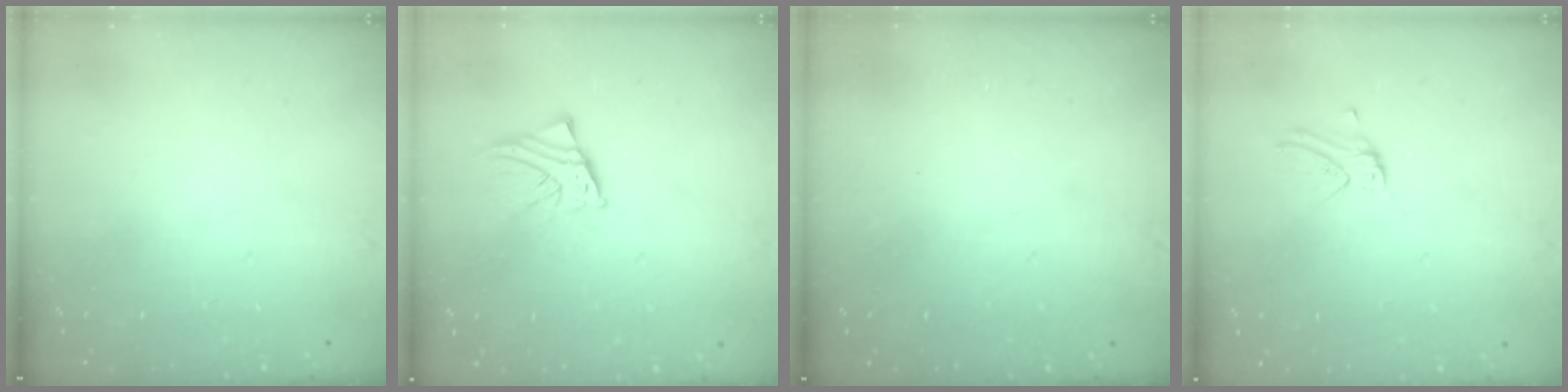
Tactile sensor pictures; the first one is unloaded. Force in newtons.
{"total": 2.1, "press": 2.1, "slide": 0.1}
{"total": 0.7, "press": 0.7, "slide": 0.0}
{"total": 3.0, "press": 3.0, "slide": 0.3}